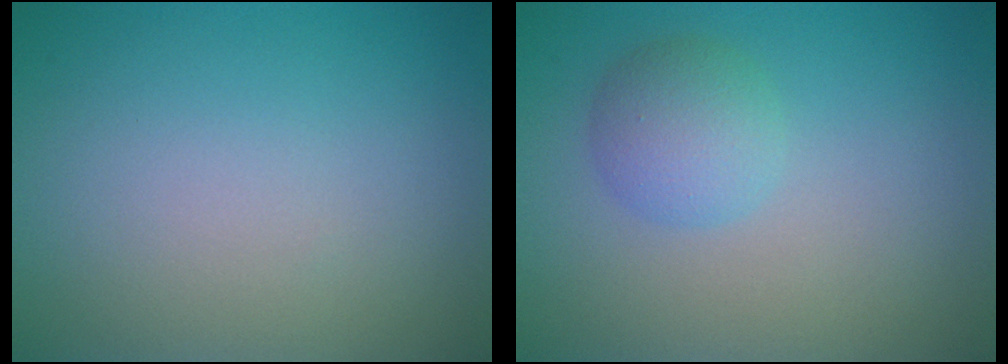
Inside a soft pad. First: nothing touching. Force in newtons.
{"total": 2.8, "press": 2.8, "slide": 0.1}